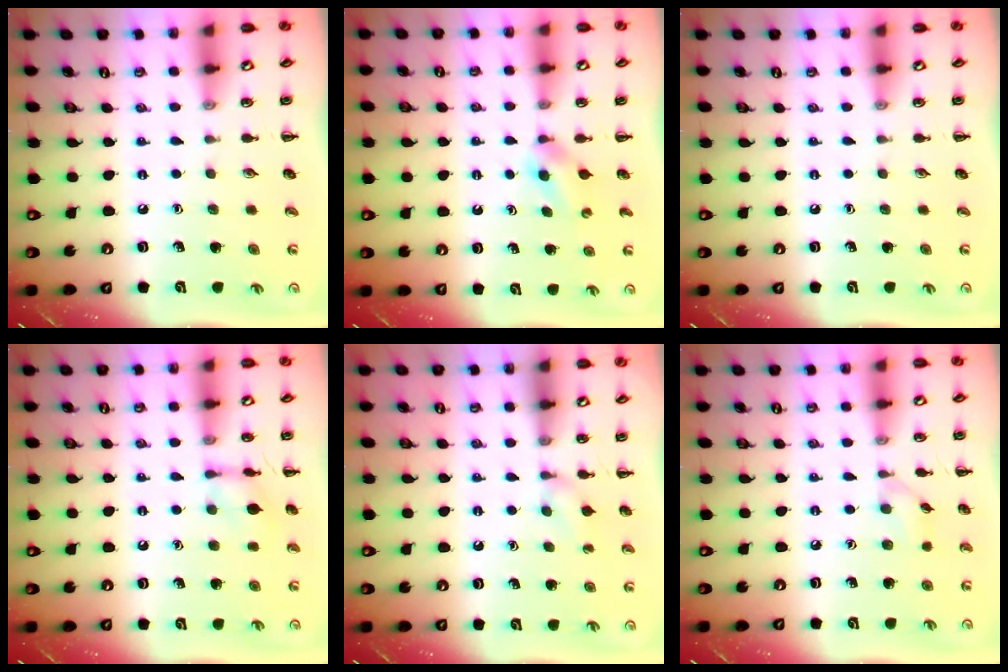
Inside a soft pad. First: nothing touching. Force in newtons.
{"total": 3.0, "press": 2.7, "slide": 1.3}
{"total": 0.0}
{"total": 7.9, "press": 7.8, "slide": 1.0}
{"total": 5.5, "press": 5.2, "slide": 1.7}
{"total": 6.6, "press": 6.2, "slide": 2.2}